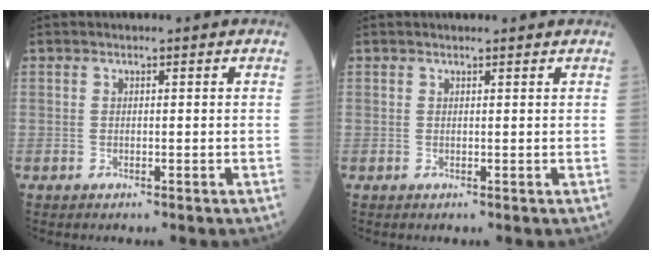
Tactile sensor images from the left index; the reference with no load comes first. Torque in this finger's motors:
{"motor_torque": [0.16, -0.02, -0.26, -0.01]}